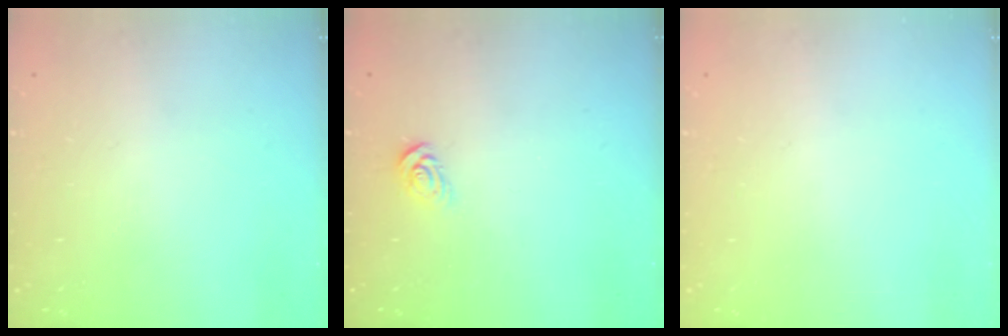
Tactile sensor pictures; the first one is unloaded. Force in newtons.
{"total": 3.7, "press": 3.7, "slide": 0.4}
{"total": 0.0}